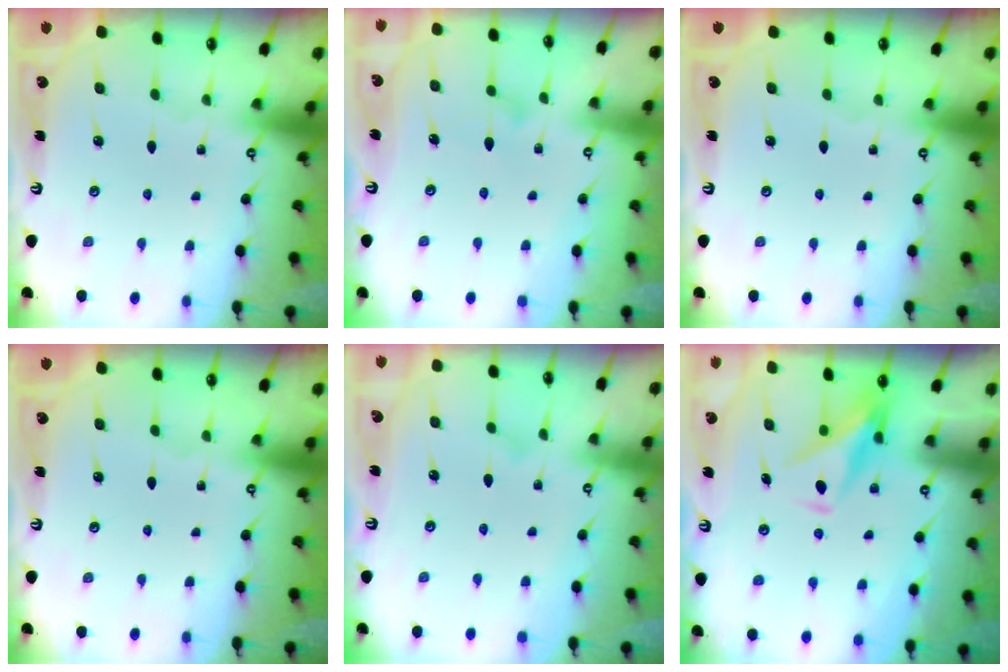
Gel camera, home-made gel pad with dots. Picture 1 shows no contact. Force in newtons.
{"total": 8.2, "press": 8.2, "slide": 0.3}
{"total": 0.0}
{"total": 0.0}
{"total": 4.3, "press": 4.2, "slide": 0.3}
{"total": 9.8, "press": 9.8, "slide": 0.7}